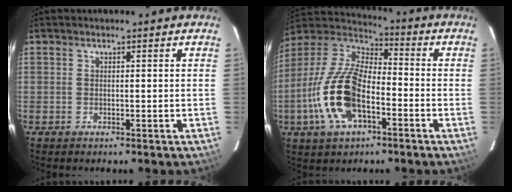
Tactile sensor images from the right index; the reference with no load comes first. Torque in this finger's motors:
{"motor_torque": [2.14, 0.00, 1.05, 0.21]}